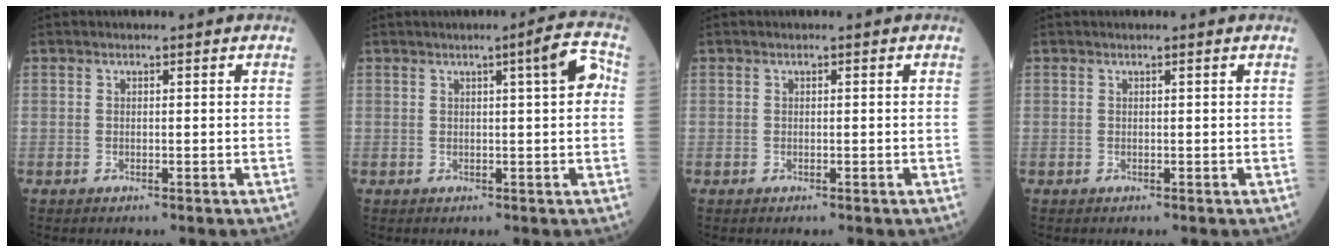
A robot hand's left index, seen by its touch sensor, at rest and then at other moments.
{"total": 4.2, "force": [1.0, 0.3, 4.1], "torque": [-0.052, 0.013, 0.010]}
{"total": 0.0}
{"total": 0.0}